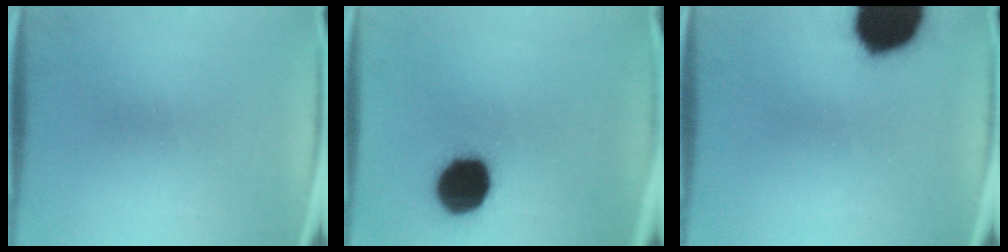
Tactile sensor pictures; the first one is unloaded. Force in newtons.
{"total": 17.2}
{"total": 19.7}